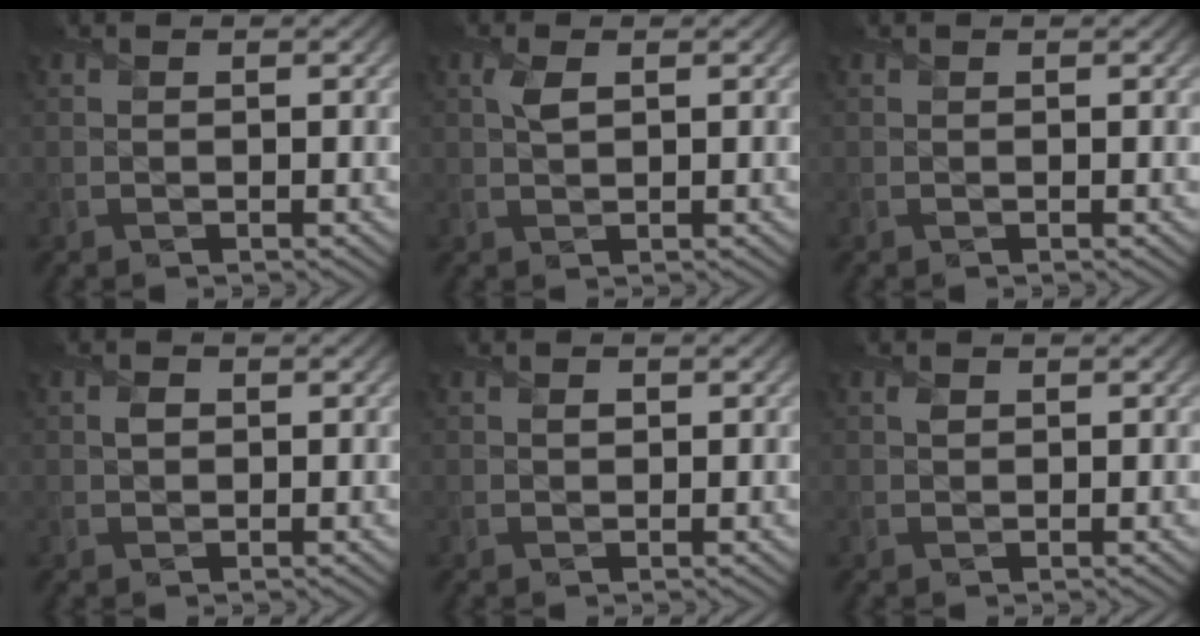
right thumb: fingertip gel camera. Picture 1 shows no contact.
{"total": 1.7, "force": [0.8, 0.6, 1.4], "torque": [-0.037, 0.004, 0.013]}
{"total": 0.0}
{"total": 1.1, "force": [0.2, 0.9, 0.6], "torque": [-0.015, 0.000, 0.001]}
{"total": 0.8, "force": [0.2, 0.6, 0.4], "torque": [-0.007, -0.004, 0.003]}
{"total": 0.6, "force": [0.5, 0.3, 0.2], "torque": [-0.008, 0.001, 0.007]}